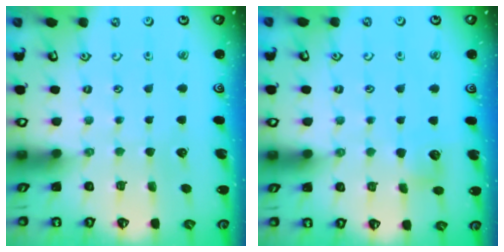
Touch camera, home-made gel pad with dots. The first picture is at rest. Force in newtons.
{"total": 5.9, "press": 5.9, "slide": 0.8}